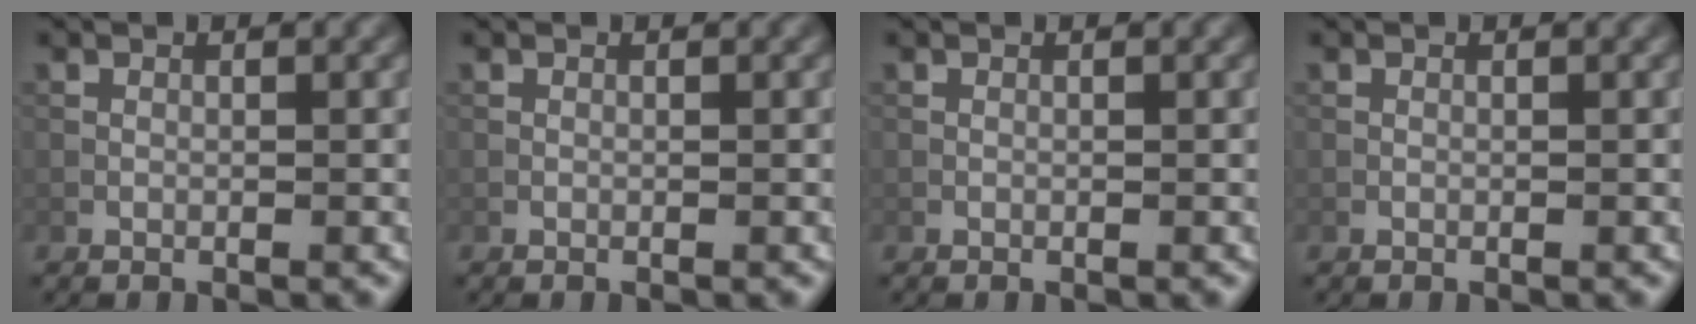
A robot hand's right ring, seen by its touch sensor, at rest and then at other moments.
{"total": 0.0}
{"total": 0.0}
{"total": 0.0}